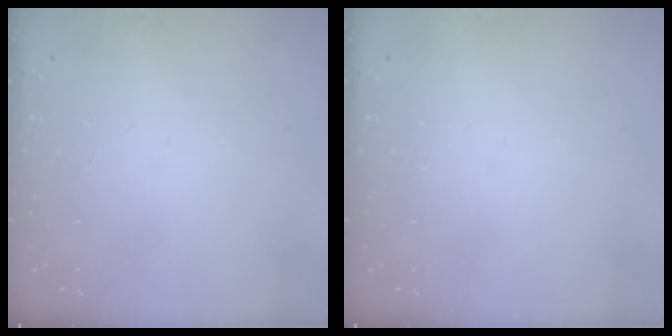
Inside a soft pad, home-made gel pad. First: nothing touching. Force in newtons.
{"total": 1.6, "press": 1.5, "slide": 0.1}